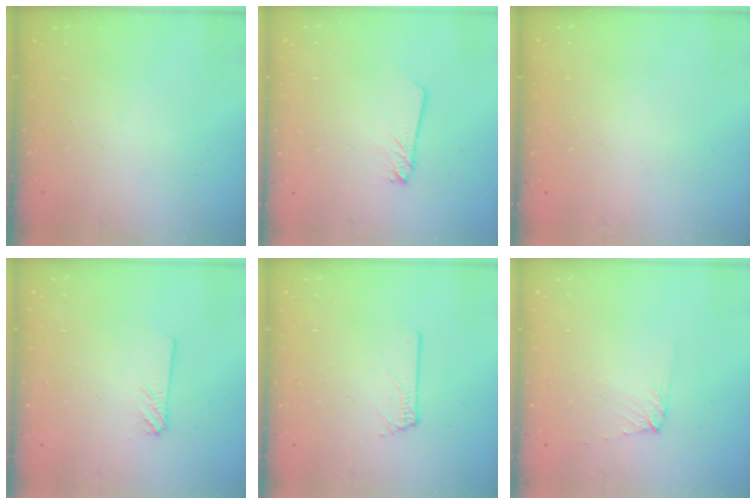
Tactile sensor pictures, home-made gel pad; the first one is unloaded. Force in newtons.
{"total": 2.2, "press": 2.2, "slide": 0.1}
{"total": 0.0}
{"total": 2.4, "press": 2.4, "slide": 0.2}
{"total": 0.6, "press": 0.6, "slide": 0.1}
{"total": 5.1, "press": 5.1, "slide": 0.8}